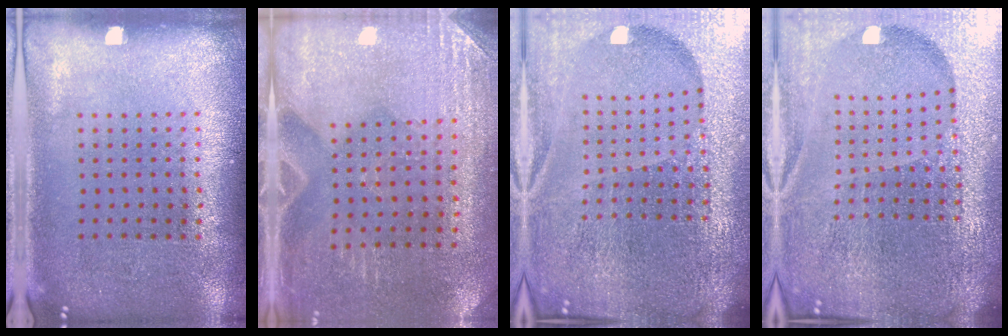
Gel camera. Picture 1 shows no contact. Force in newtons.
{"total": 3.0, "press": 2.8, "slide": 1.0}
{"total": 6.5, "press": 5.7, "slide": 3.3}
{"total": 6.5, "press": 5.7, "slide": 3.3}